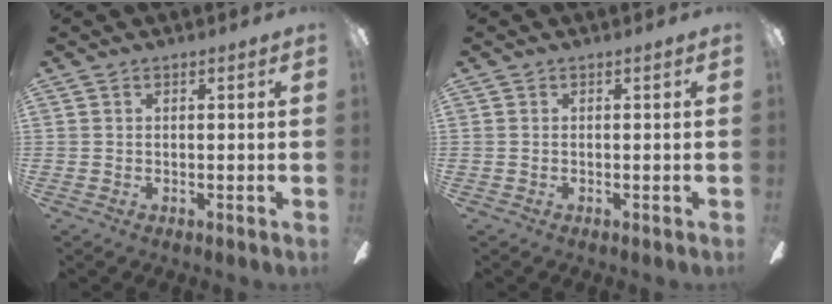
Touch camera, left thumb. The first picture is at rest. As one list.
[{"total": 0.0}]